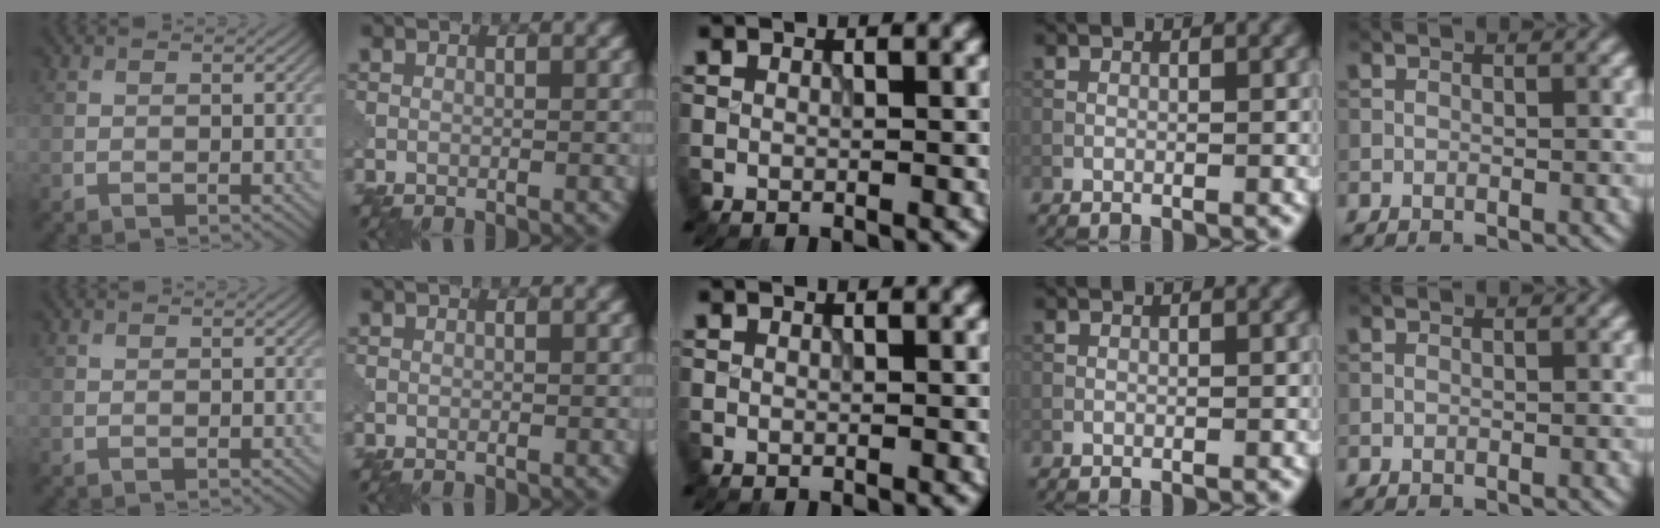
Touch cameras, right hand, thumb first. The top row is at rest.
{}